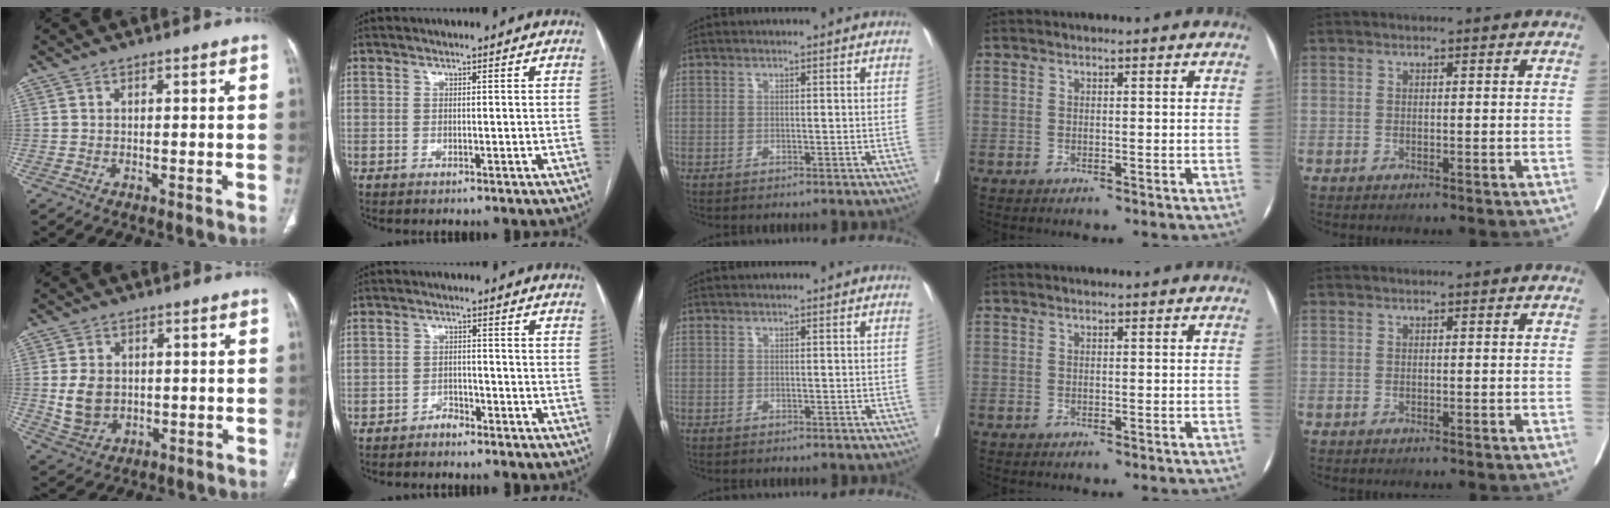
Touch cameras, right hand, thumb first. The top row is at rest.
{"thumb": {"total": 6.9, "force": [0.3, 5.5, 4.1], "torque": [-0.061, -0.004, 0.019]}, "index": {"total": 2.2, "force": [-1.9, 0.9, 0.7], "torque": [-0.009, 0.004, -0.031]}}